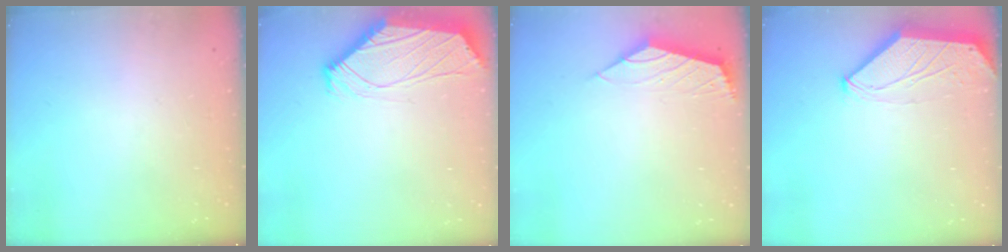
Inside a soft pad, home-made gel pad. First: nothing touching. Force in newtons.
{"total": 1.0, "press": 0.8, "slide": 0.5}
{"total": 2.3, "press": 2.3, "slide": 0.6}
{"total": 0.0}